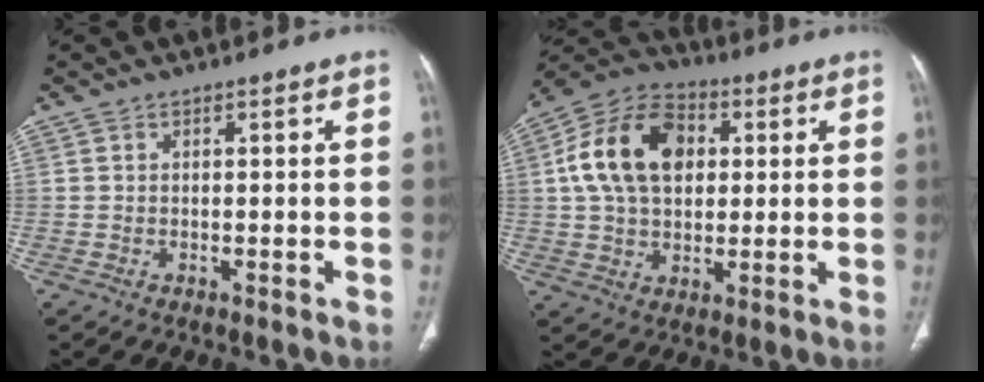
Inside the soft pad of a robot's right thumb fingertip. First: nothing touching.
{"total": 16.7, "force": [3.3, 11.3, 11.9], "torque": [-0.196, 0.016, 0.050]}